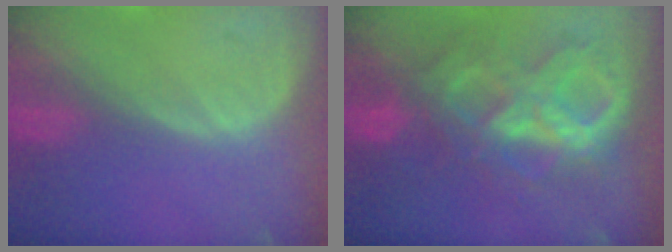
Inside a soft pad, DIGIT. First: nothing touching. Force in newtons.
{"total": 10.5, "press": 10.4, "slide": 1.1}